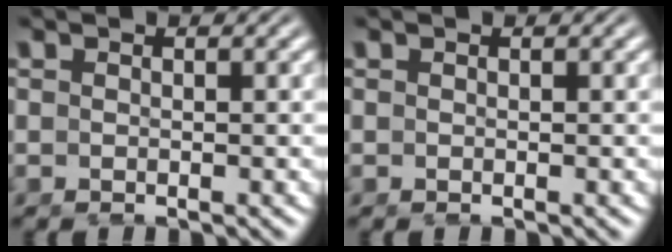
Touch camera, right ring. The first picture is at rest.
{"total": 0.0}